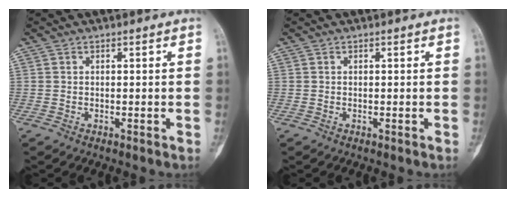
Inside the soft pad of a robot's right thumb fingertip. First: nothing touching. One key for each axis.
{"total": 0.0}